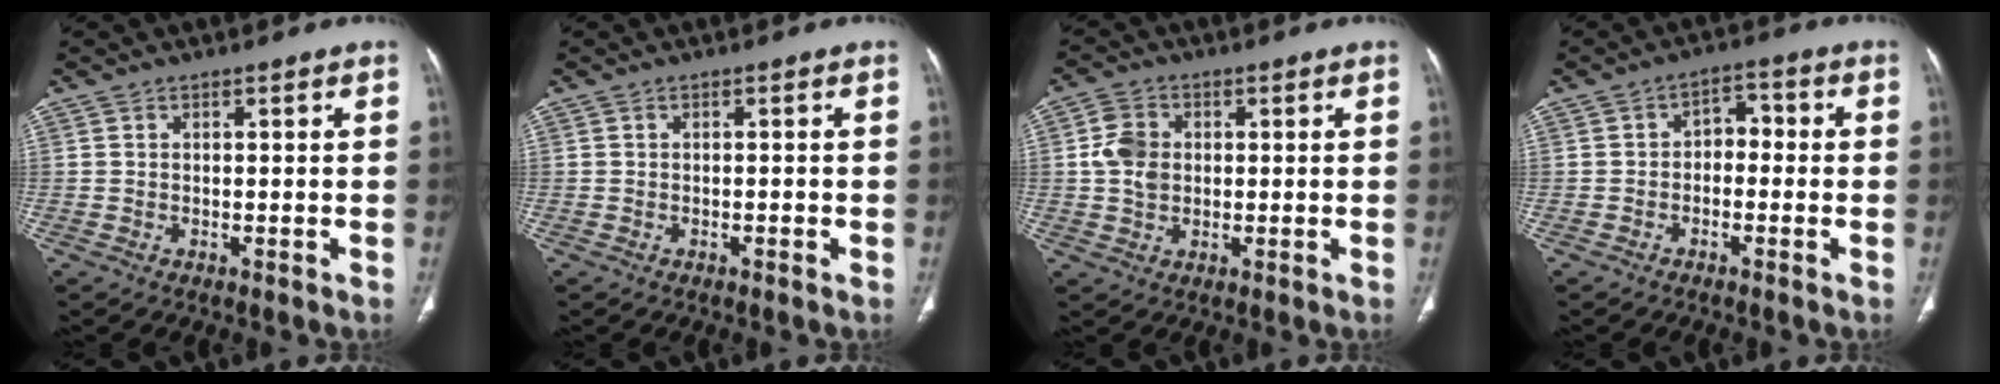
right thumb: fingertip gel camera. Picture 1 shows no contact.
{"total": 0.8, "force": [-0.3, 0.3, 0.7], "torque": [-0.011, 0.000, -0.004]}
{"total": 6.0, "force": [0.4, 4.7, 3.7], "torque": [-0.064, 0.003, 0.005]}
{"total": 4.4, "force": [-0.8, 3.1, 3.1], "torque": [-0.028, 0.027, -0.025]}